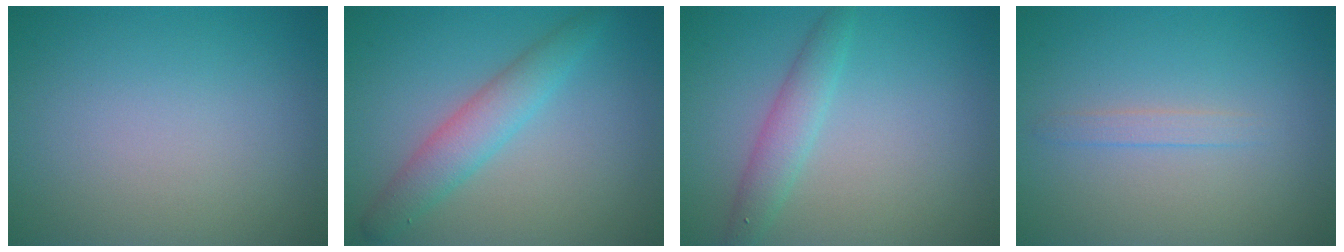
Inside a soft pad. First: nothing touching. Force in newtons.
{"total": 2.6, "press": 2.6, "slide": 0.0}
{"total": 2.5, "press": 2.5, "slide": 0.2}
{"total": 1.1, "press": 1.0, "slide": 0.1}